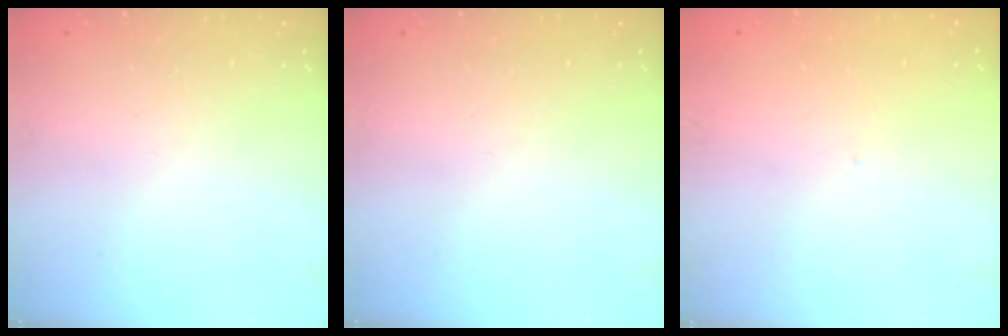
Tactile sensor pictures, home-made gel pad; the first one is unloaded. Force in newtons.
{"total": 0.0}
{"total": 2.0, "press": 2.0, "slide": 0.3}